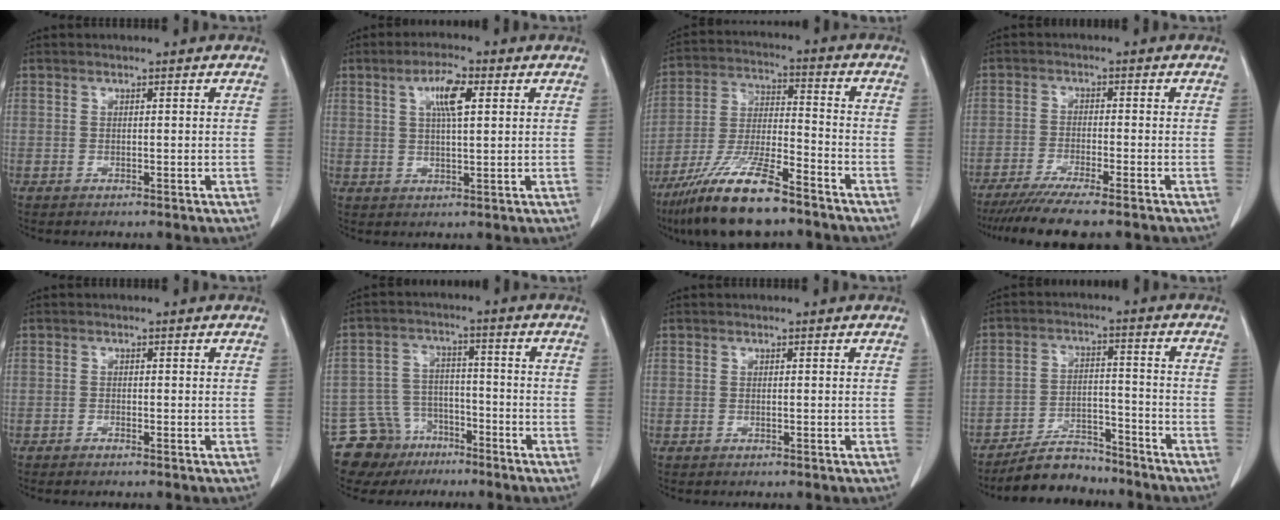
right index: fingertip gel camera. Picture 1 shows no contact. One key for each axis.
{"total": 5.7, "fx": 2.1, "fy": 1.2, "fz": 5.2, "tx": -0.096, "ty": 0.005, "tz": 0.037}
{"total": 14.6, "fx": -10.6, "fy": 2.4, "fz": 9.8, "tx": -0.199, "ty": -0.022, "tz": -0.194}
{"total": 10.4, "fx": -8.7, "fy": 0.1, "fz": 5.8, "tx": -0.078, "ty": -0.026, "tz": -0.136}
{"total": 0.7, "fx": -0.6, "fy": 0.1, "fz": 0.3, "tx": -0.008, "ty": -0.001, "tz": -0.010}
{"total": 9.4, "fx": -6.5, "fy": 6.8, "fz": 0.3, "tx": -0.008, "ty": 0.041, "tz": -0.104}
{"total": 0.0}
{"total": 8.0, "fx": -7.2, "fy": 2.8, "fz": 1.8, "tx": -0.032, "ty": 0.008, "tz": -0.125}